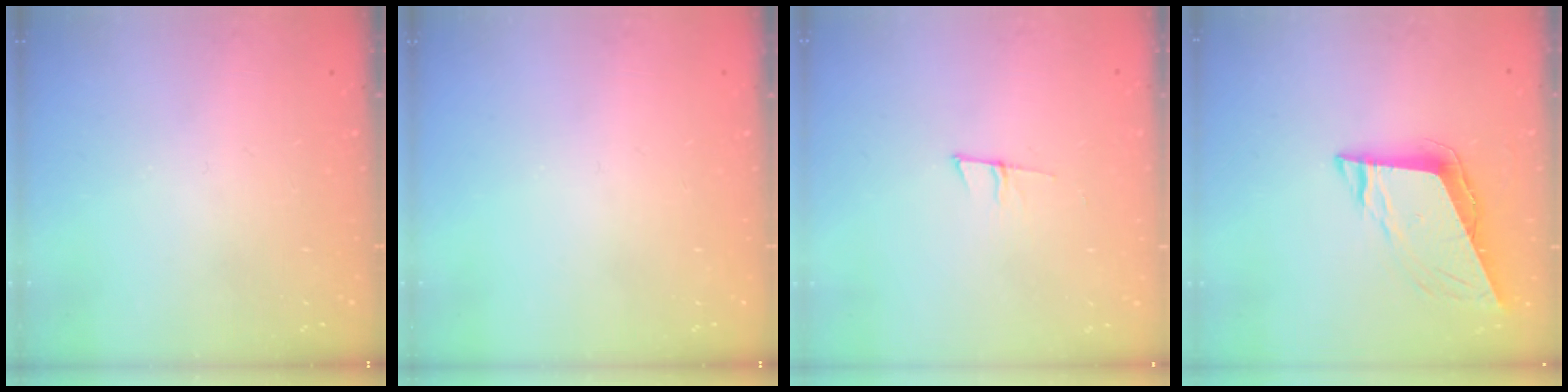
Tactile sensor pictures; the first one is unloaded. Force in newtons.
{"total": 0.0}
{"total": 5.6, "press": 5.0, "slide": 2.6}
{"total": 10.4, "press": 9.8, "slide": 3.5}